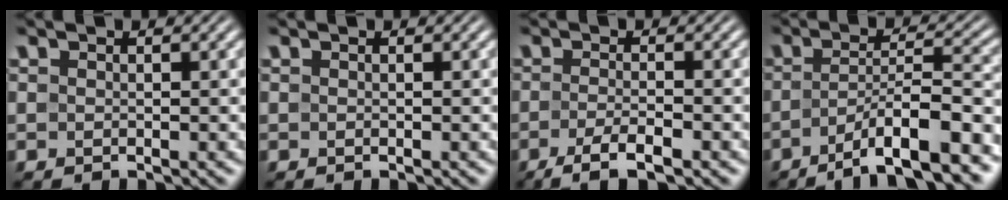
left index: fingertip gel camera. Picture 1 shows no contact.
{"total": 0.0}
{"total": 3.9, "force": [-2.2, 0.9, 3.1], "torque": [-0.058, -0.004, -0.044]}
{"total": 9.8, "force": [-5.7, 2.4, 7.7], "torque": [-0.110, 0.006, -0.093]}